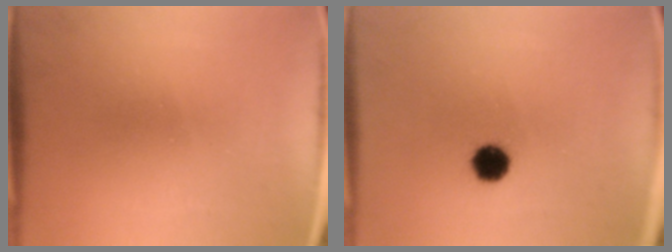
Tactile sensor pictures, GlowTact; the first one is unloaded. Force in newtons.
{"total": 5.1}